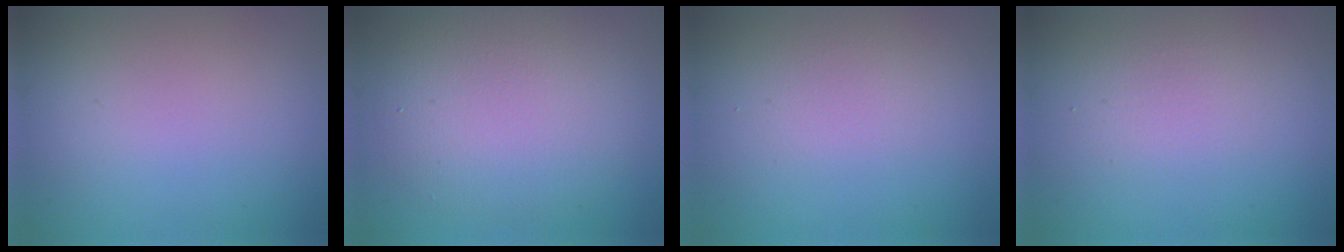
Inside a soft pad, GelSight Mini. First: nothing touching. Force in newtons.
{"total": 6.7, "press": 6.7, "slide": 0.6}
{"total": 1.3, "press": 1.3, "slide": 0.1}
{"total": 1.8, "press": 1.8, "slide": 0.1}